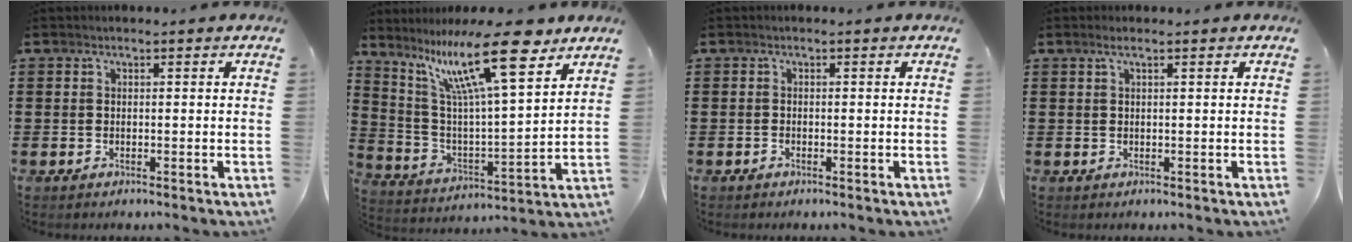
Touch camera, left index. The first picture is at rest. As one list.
[{"total": 16.3, "force": [10.5, 3.4, 12.0], "torque": [-0.231, -0.040, 0.173]}, {"total": 0.5, "force": [-0.4, 0.2, 0.2], "torque": [-0.006, -0.002, -0.009]}, {"total": 1.2, "force": [0.5, 0.1, 1.1], "torque": [-0.022, 0.001, 0.010]}]